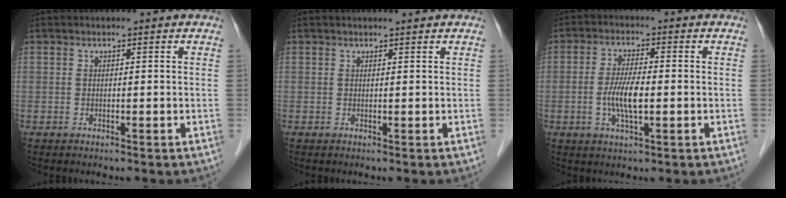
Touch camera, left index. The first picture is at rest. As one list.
[{"total": 1.0, "force": [0.9, 0.0, 0.4], "torque": [-0.007, 0.005, 0.012]}, {"total": 5.9, "force": [-1.5, 1.2, 5.5], "torque": [-0.116, -0.009, -0.028]}]